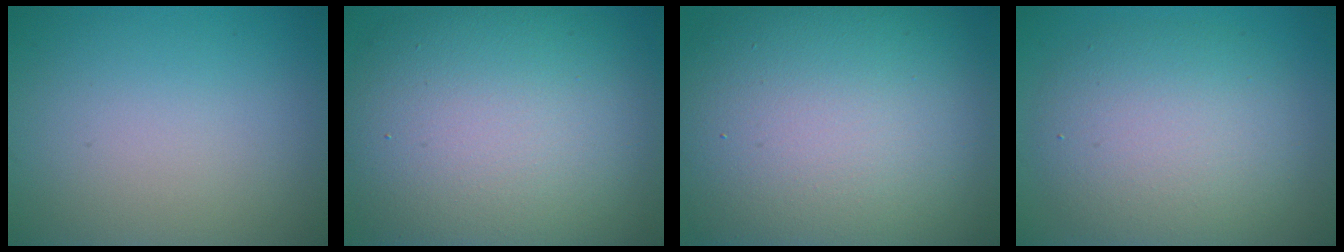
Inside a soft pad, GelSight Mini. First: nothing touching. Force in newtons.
{"total": 14.5, "press": 14.5, "slide": 0.5}
{"total": 17.2, "press": 17.2, "slide": 0.7}
{"total": 6.9, "press": 6.9, "slide": 0.2}